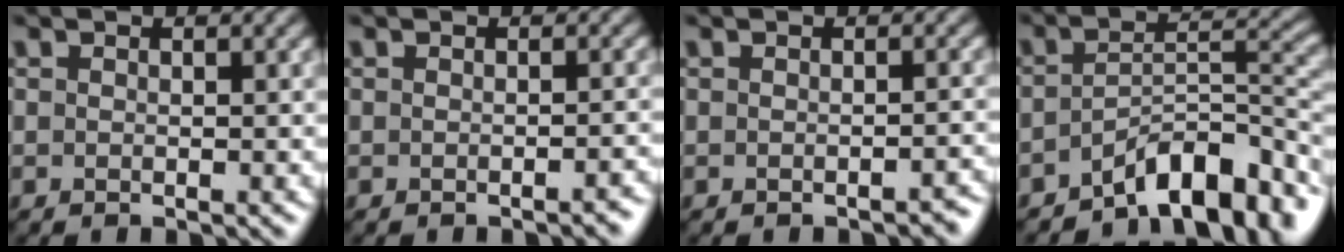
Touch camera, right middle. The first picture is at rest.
{"total": 1.2, "force": [-0.9, 0.3, 0.7], "torque": [-0.006, 0.003, -0.012]}
{"total": 1.2, "force": [-1.1, 0.2, 0.4], "torque": [-0.004, 0.003, -0.013]}
{"total": 7.9, "force": [-5.2, 2.8, 5.3], "torque": [-0.063, 0.005, -0.088]}